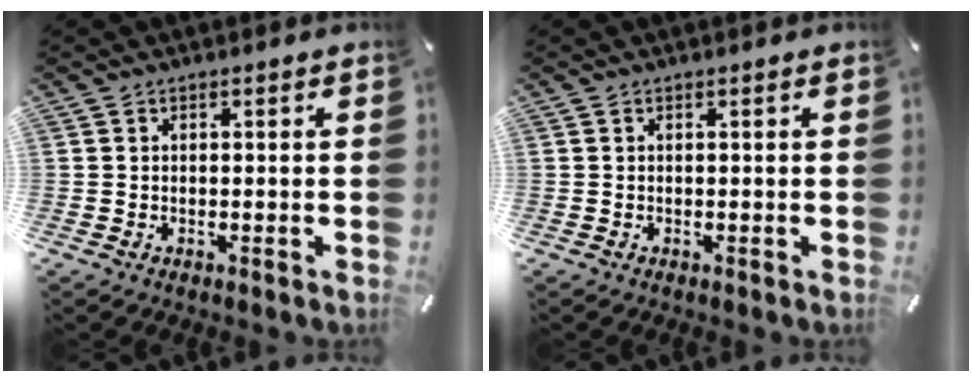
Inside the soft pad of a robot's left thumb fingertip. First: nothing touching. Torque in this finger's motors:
{"motor_torque": [-0.10, 0.10, -0.03, 0.11, -0.04]}